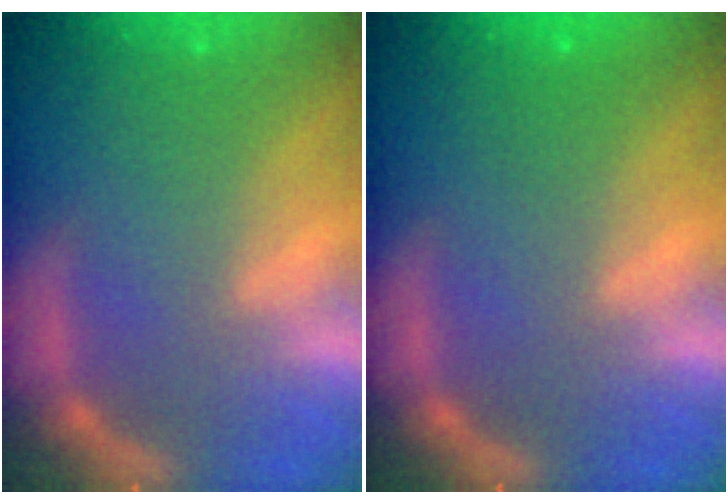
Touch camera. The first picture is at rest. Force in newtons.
{"total": 1.0}